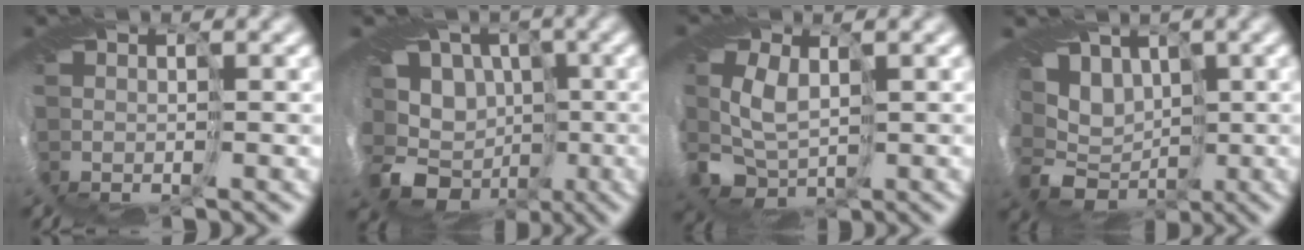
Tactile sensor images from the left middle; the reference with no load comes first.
{"total": 12.8, "force": [-4.9, 10.4, 5.7], "torque": [-0.099, -0.018, -0.112]}
{"total": 2.7, "force": [-0.4, 2.0, 1.9], "torque": [-0.051, -0.009, -0.009]}
{"total": 9.3, "force": [-1.2, 7.8, 4.8], "torque": [-0.079, -0.003, -0.044]}